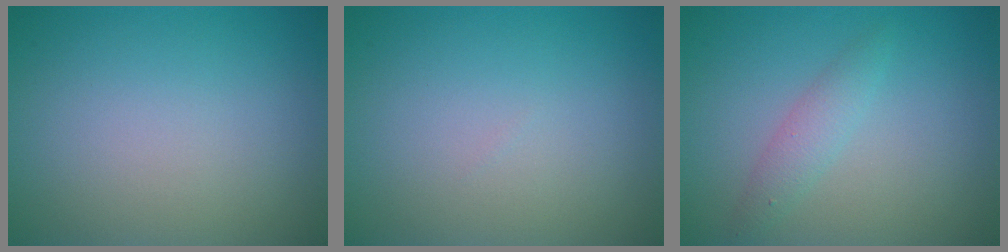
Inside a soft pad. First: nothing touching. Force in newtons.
{"total": 0.0}
{"total": 1.8, "press": 1.8, "slide": 0.1}